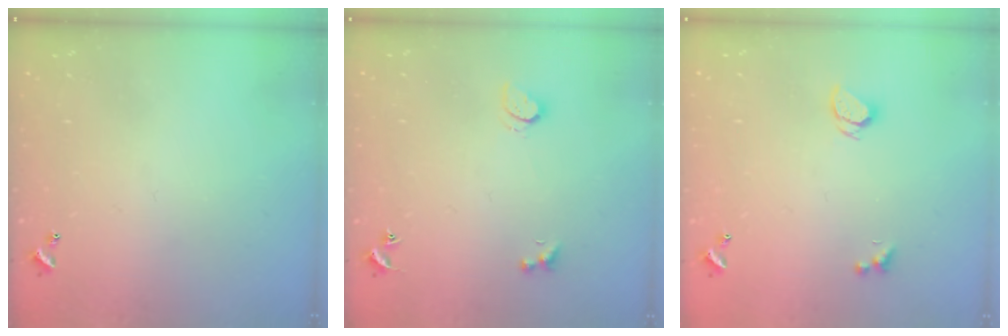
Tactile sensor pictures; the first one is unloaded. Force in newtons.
{"total": 1.8, "press": 1.7, "slide": 0.5}
{"total": 1.9, "press": 1.8, "slide": 0.4}